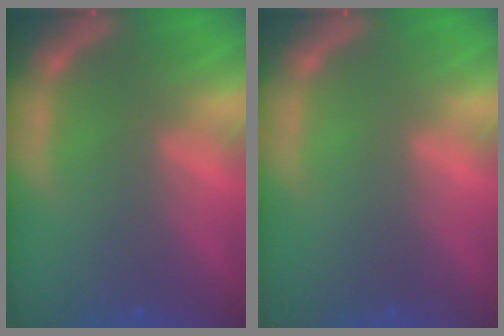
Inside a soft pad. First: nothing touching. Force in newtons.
{"total": 0.0}